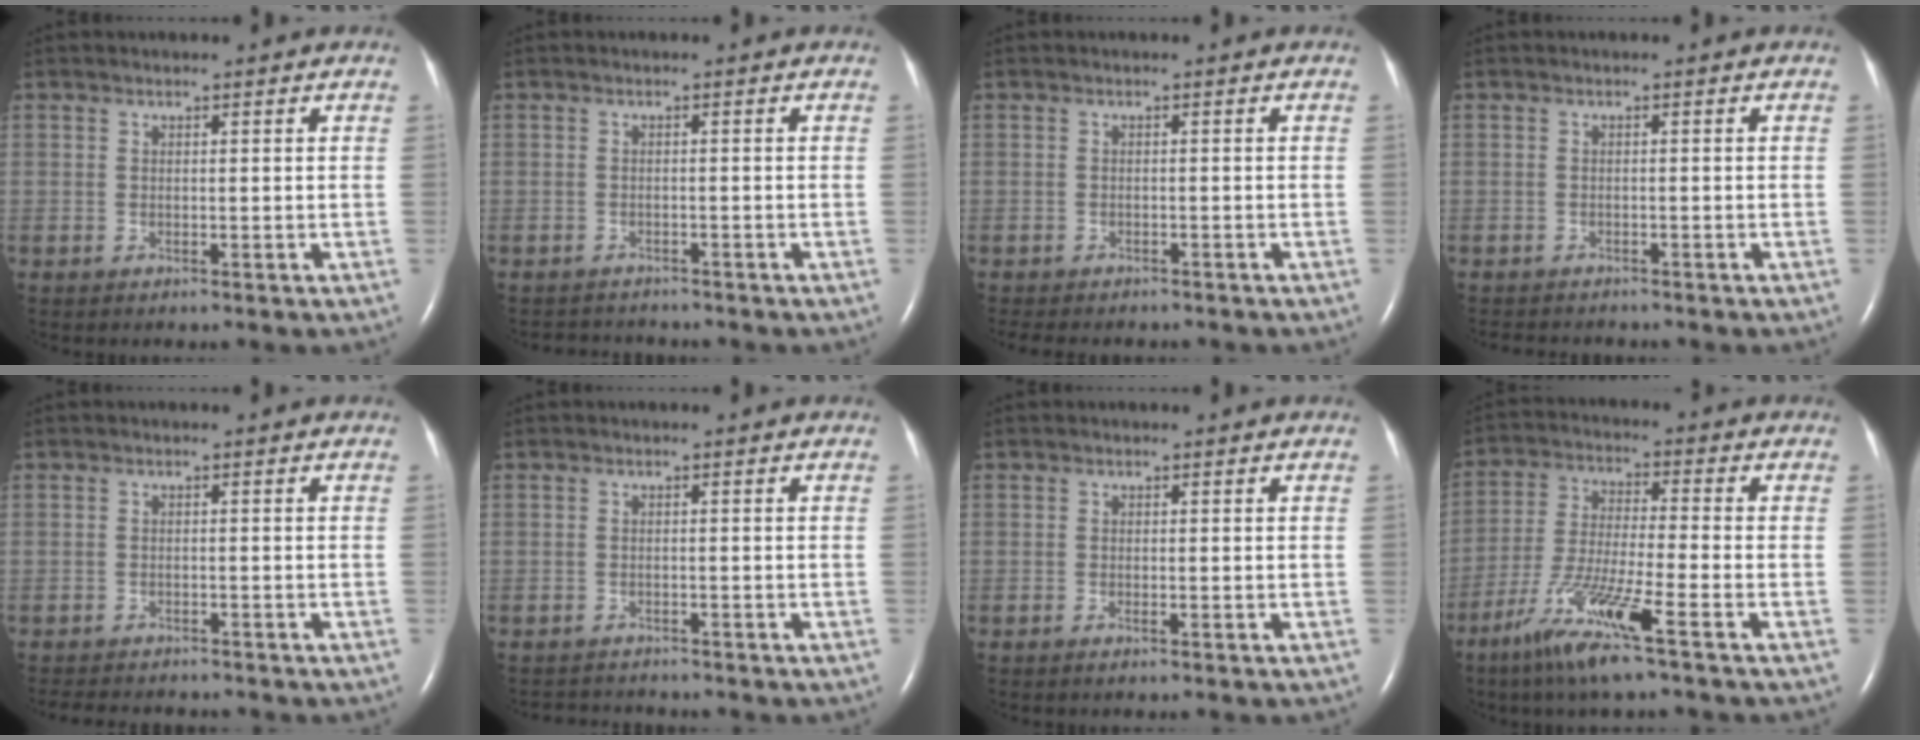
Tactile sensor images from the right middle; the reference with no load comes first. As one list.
[{"total": 3.3, "force": [-3.2, 0.7, 0.0], "torque": [-0.001, -0.007, -0.045]}, {"total": 7.9, "force": [-6.9, 2.4, 3.2], "torque": [-0.047, -0.001, -0.085]}, {"total": 4.2, "force": [-3.9, 1.0, 1.3], "torque": [-0.019, -0.007, -0.053]}, {"total": 7.6, "force": [-6.9, 1.8, 2.5], "torque": [-0.037, -0.006, -0.093]}, {"total": 2.6, "force": [-2.6, 0.2, -0.2], "torque": [0.002, -0.012, -0.039]}, {"total": 0.6, "force": [-0.4, 0.0, 0.4], "torque": [-0.012, -0.001, -0.006]}, {"total": 11.4, "force": [-6.8, -0.3, 9.2], "torque": [-0.192, -0.032, -0.135]}]